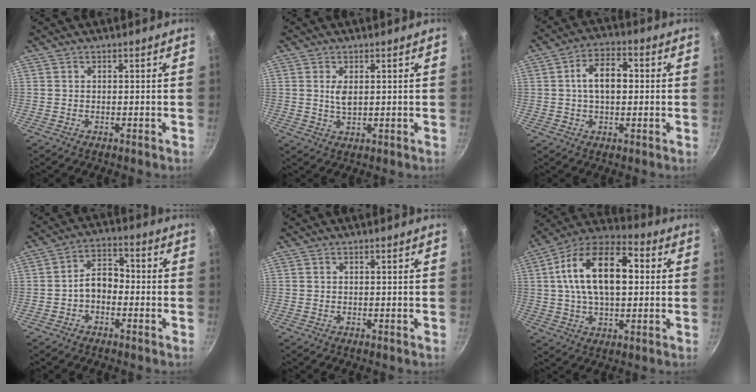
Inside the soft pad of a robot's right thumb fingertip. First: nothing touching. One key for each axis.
{"total": 3.1, "fx": 0.7, "fy": 1.5, "fz": 2.6, "tx": -0.050, "ty": -0.007, "tz": 0.017}
{"total": 8.4, "fx": 0.8, "fy": 5.0, "fz": 6.8, "tx": -0.108, "ty": 0.020, "tz": 0.007}
{"total": 6.6, "fx": -1.5, "fy": 4.5, "fz": 4.5, "tx": -0.058, "ty": 0.031, "tz": -0.040}
{"total": 0.0}
{"total": 19.3, "fx": 2.8, "fy": 10.6, "fz": 15.9, "tx": -0.269, "ty": 0.025, "tz": 0.039}